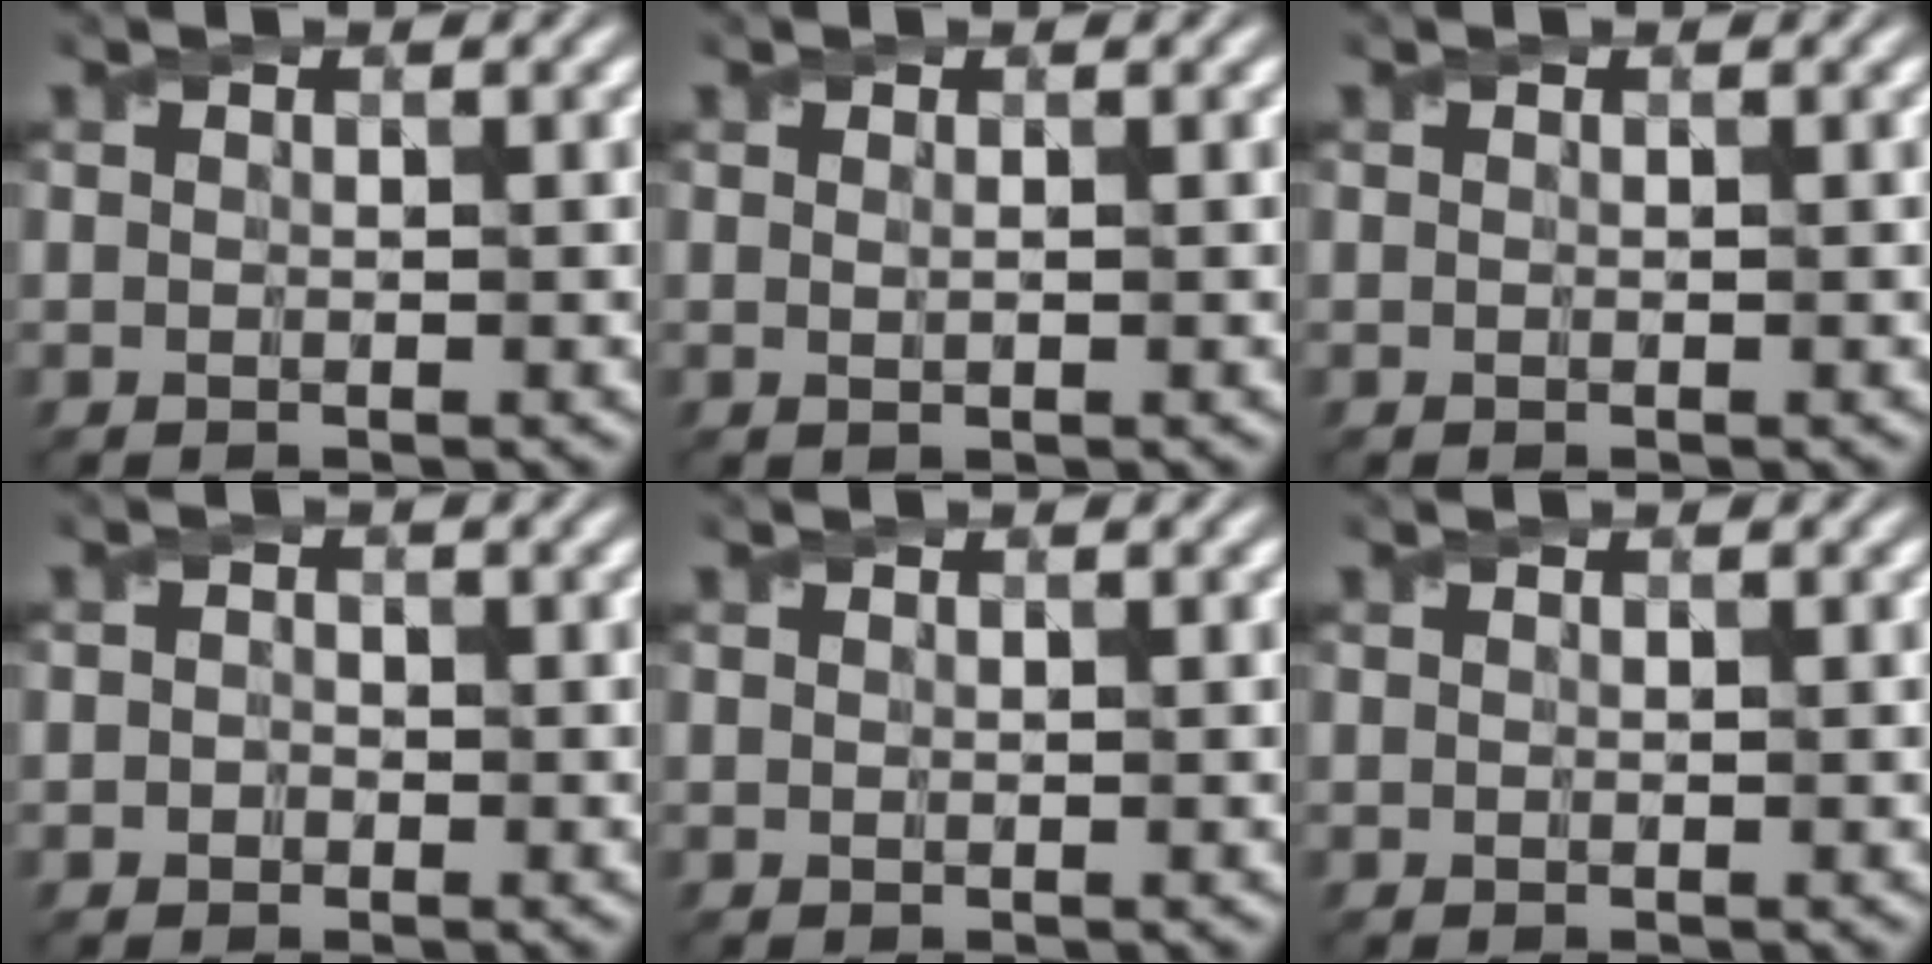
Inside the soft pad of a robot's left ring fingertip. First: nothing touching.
{"total": 0.6, "force": [0.2, 0.1, 0.5], "torque": [-0.012, 0.000, 0.002]}
{"total": 0.0}
{"total": 0.9, "force": [-0.3, 0.8, 0.4], "torque": [-0.005, -0.003, -0.009]}
{"total": 0.0}
{"total": 0.0}